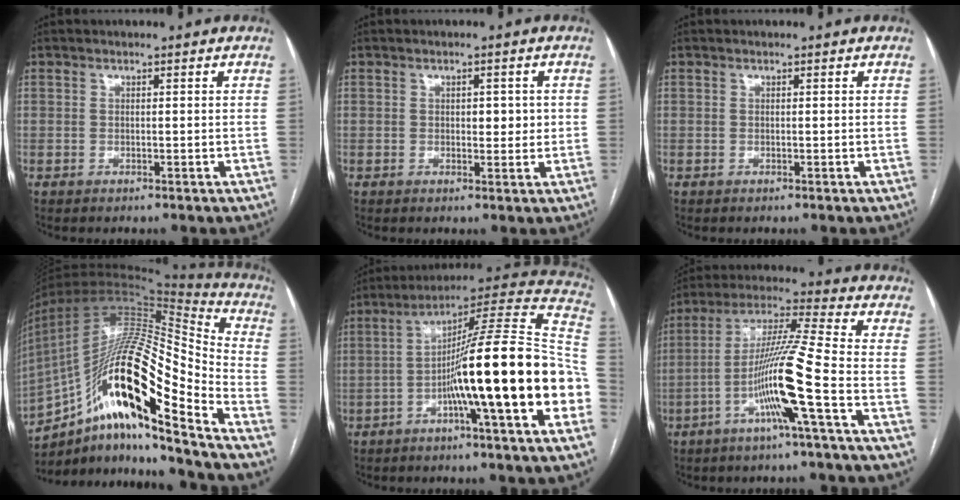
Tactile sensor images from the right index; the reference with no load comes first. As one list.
[{"total": 3.0, "force": [0.4, 1.6, 2.6], "torque": [-0.033, 0.003, 0.005]}, {"total": 0.0}, {"total": 25.2, "force": [-13.4, 4.2, 20.9], "torque": [-0.366, 0.018, -0.234]}, {"total": 23.8, "force": [-5.3, 0.3, 23.2], "torque": [-0.284, 0.021, -0.089]}, {"total": 13.0, "force": [-4.7, -1.5, 12.0], "torque": [-0.228, 0.004, -0.094]}]